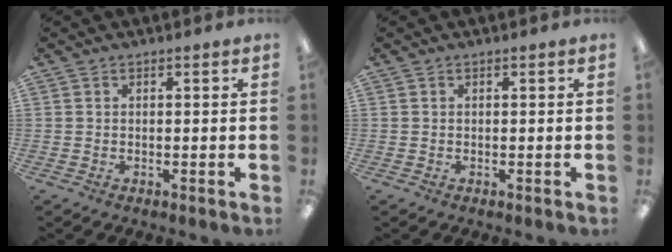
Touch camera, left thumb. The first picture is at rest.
{"total": 0.0}